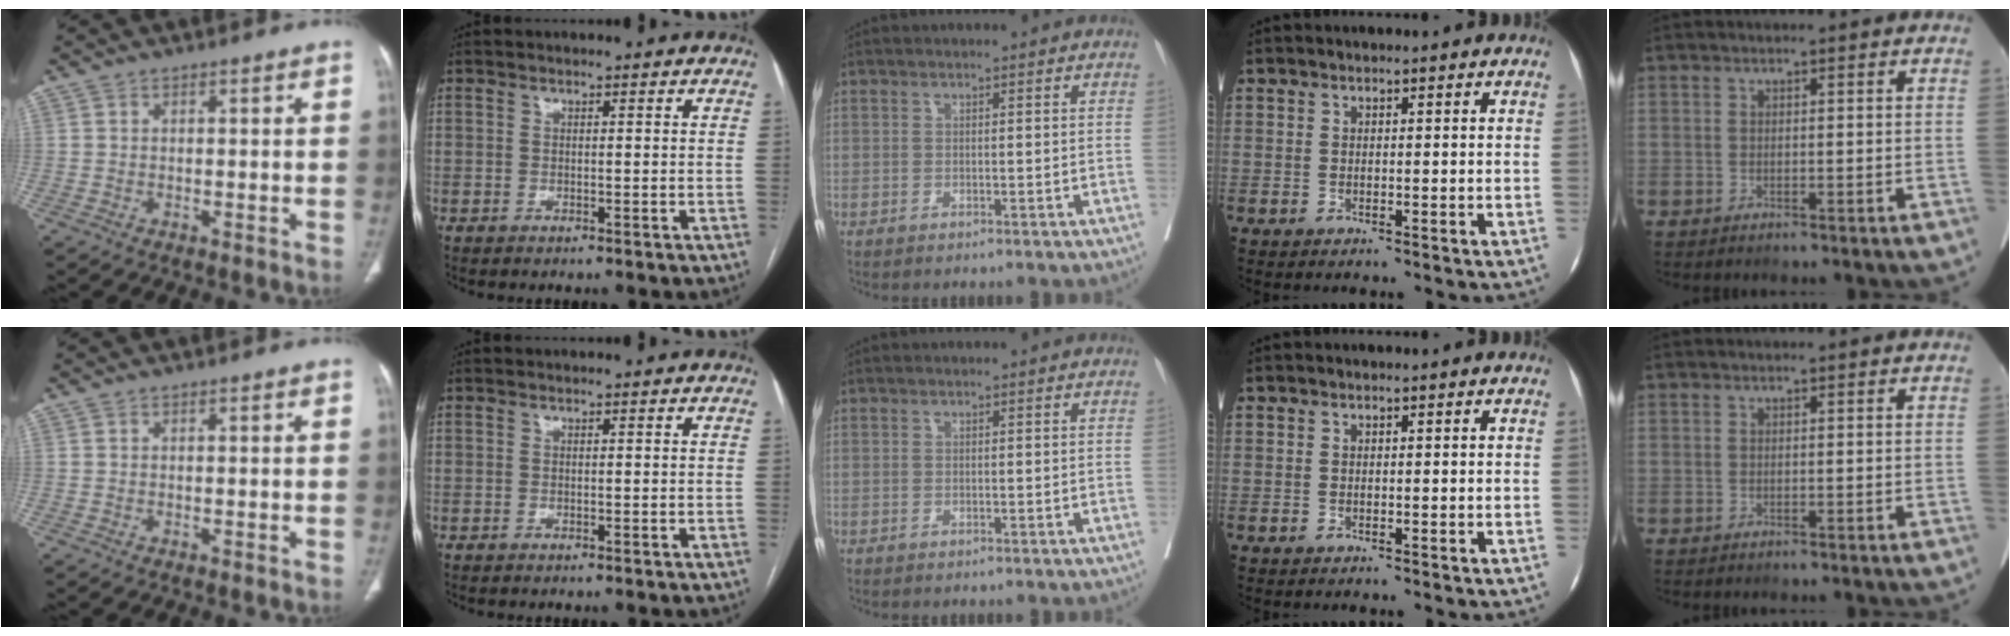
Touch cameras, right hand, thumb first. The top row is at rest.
{}